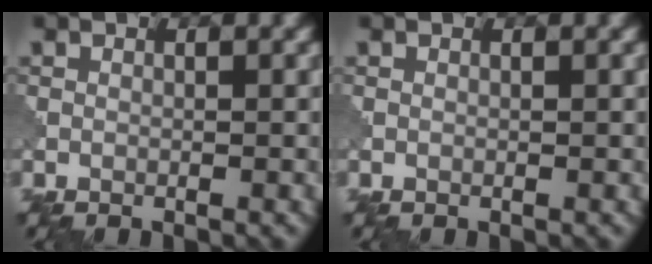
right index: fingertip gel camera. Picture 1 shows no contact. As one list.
[{"total": 0.0}]